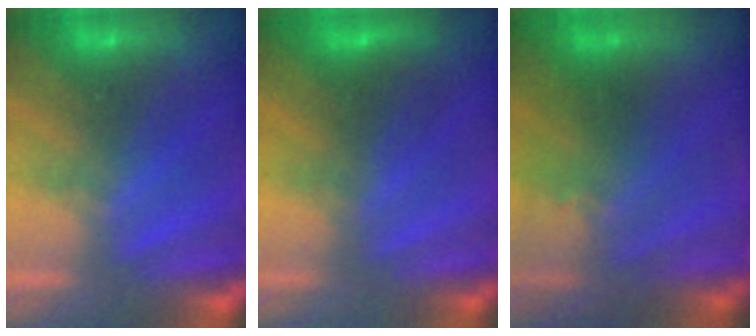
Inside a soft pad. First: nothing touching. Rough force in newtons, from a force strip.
{"total": 2.5}
{"total": 2.9}